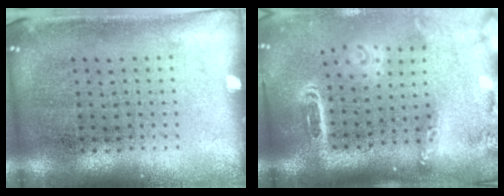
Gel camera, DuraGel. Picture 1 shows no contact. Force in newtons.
{"total": 2.6, "press": 1.9, "slide": 1.8}